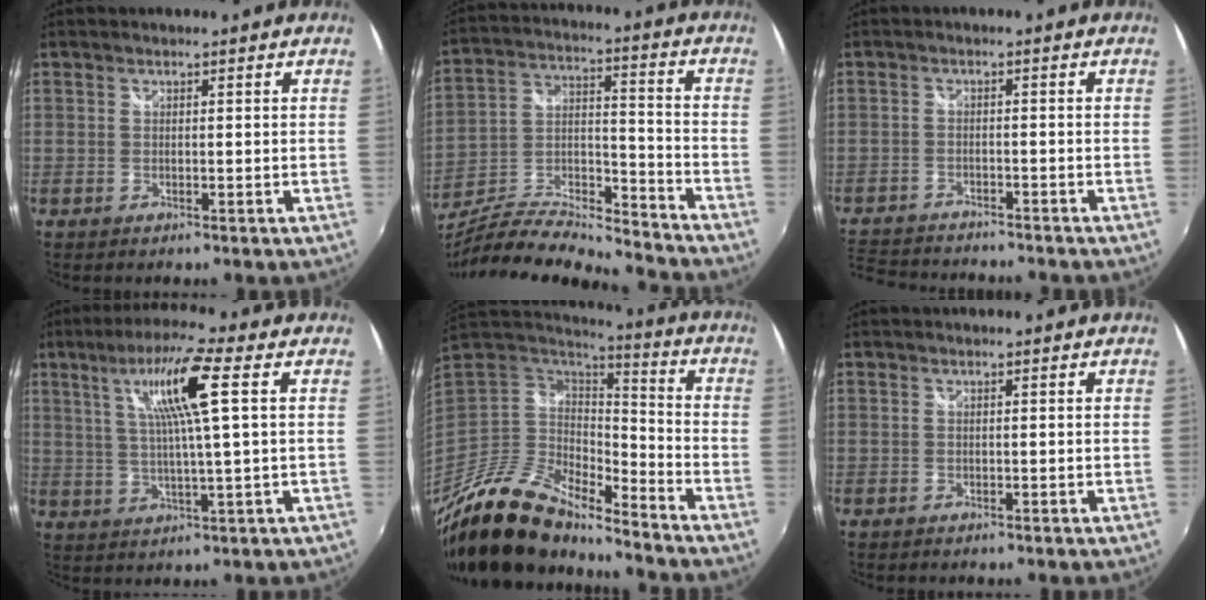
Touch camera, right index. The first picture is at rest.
{"total": 18.5, "force": [-15.9, 3.3, 8.9], "torque": [-0.176, -0.010, -0.273]}
{"total": 10.4, "force": [-9.6, 2.4, 3.3], "torque": [-0.096, -0.012, -0.161]}
{"total": 11.1, "force": [3.7, 0.1, 10.5], "torque": [-0.190, 0.009, 0.068]}
{"total": 22.2, "force": [-17.3, 6.5, 12.2], "torque": [-0.247, -0.040, -0.321]}
{"total": 0.0}